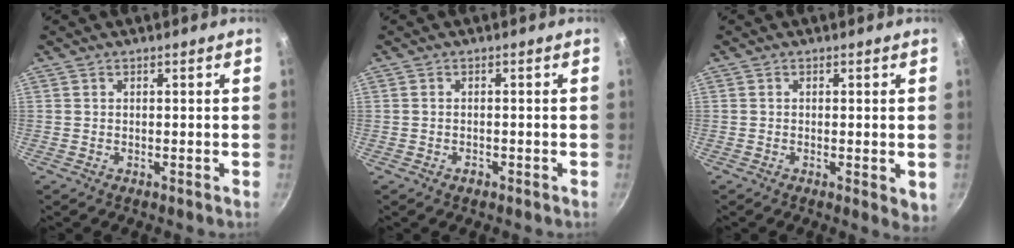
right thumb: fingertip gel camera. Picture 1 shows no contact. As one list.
[{"total": 1.2, "force": [-0.7, 0.7, 0.7], "torque": [-0.012, 0.006, -0.012]}, {"total": 3.4, "force": [-0.5, 1.2, 3.1], "torque": [-0.041, -0.010, -0.007]}]